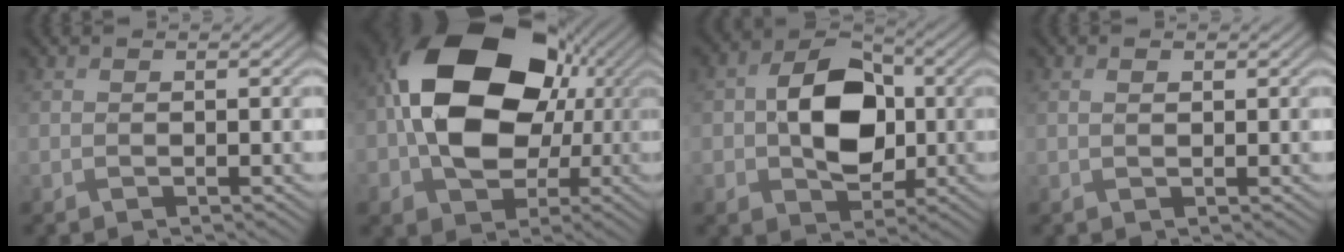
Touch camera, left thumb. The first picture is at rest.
{"total": 17.9, "force": [1.3, 13.6, 11.6], "torque": [-0.193, -0.003, 0.027]}
{"total": 10.0, "force": [-0.2, 7.4, 6.7], "torque": [-0.116, 0.002, -0.011]}
{"total": 1.1, "force": [0.4, 0.5, 0.9], "torque": [-0.015, -0.005, 0.012]}